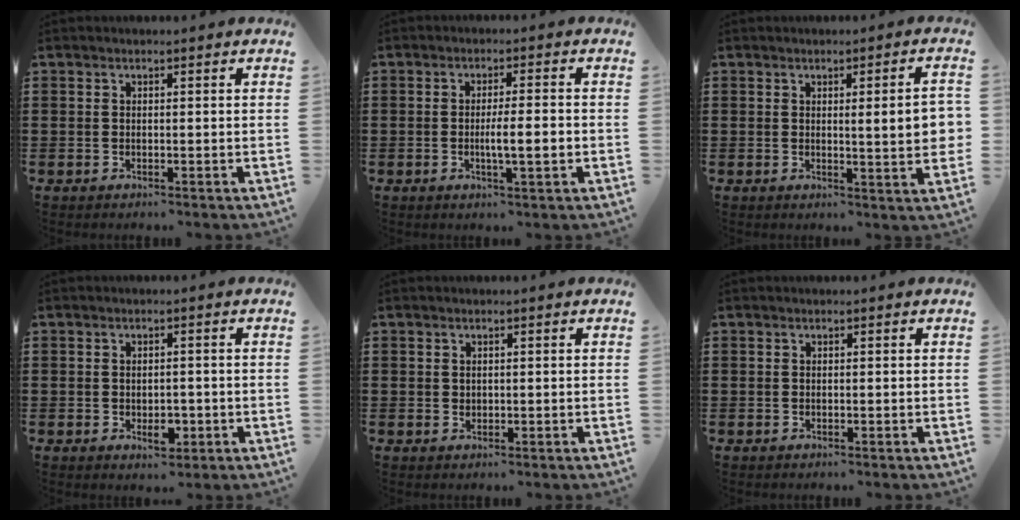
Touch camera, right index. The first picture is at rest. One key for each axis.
{"total": 4.3, "fx": -0.7, "fy": 0.5, "fz": 4.2, "tx": -0.072, "ty": -0.001, "tz": -0.015}
{"total": 5.6, "fx": 0.7, "fy": 0.6, "fz": 5.5, "tx": -0.083, "ty": -0.009, "tz": 0.007}
{"total": 3.1, "fx": -0.8, "fy": 1.9, "fz": 2.4, "tx": -0.035, "ty": -0.001, "tz": -0.016}
{"total": 0.7, "fx": 0.3, "fy": 0.6, "fz": 0.2, "tx": -0.007, "ty": 0.003, "tz": 0.006}
{"total": 0.0}